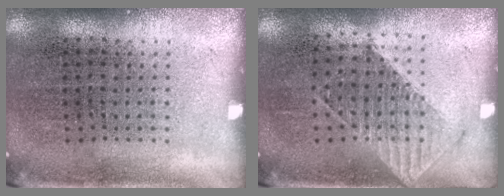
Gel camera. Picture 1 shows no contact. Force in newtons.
{"total": 1.1, "press": 1.0, "slide": 0.3}